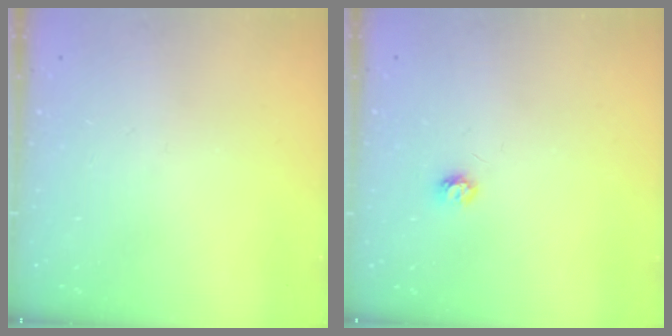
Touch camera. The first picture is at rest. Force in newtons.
{"total": 3.4, "press": 3.4, "slide": 0.3}